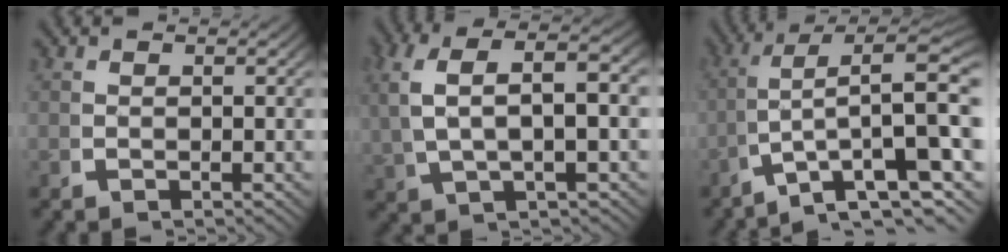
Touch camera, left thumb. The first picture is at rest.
{"total": 7.6, "force": [2.2, 3.3, 6.4], "torque": [-0.121, 0.021, 0.037]}
{"total": 11.8, "force": [-3.1, 5.9, 9.7], "torque": [-0.160, -0.050, -0.023]}